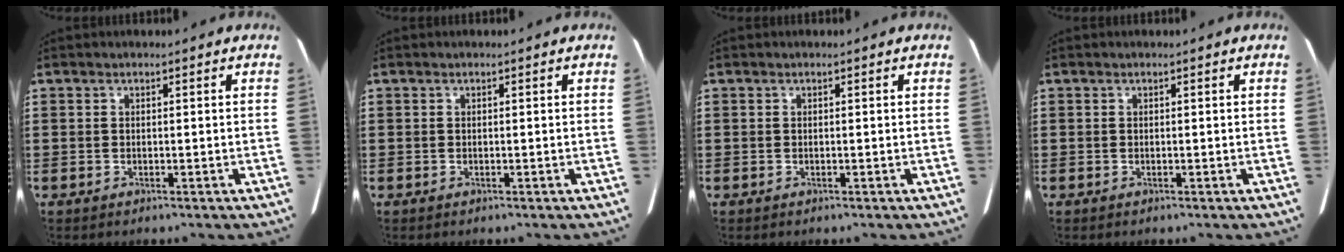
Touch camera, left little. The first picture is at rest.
{"total": 0.0}
{"total": 0.0}
{"total": 0.0}